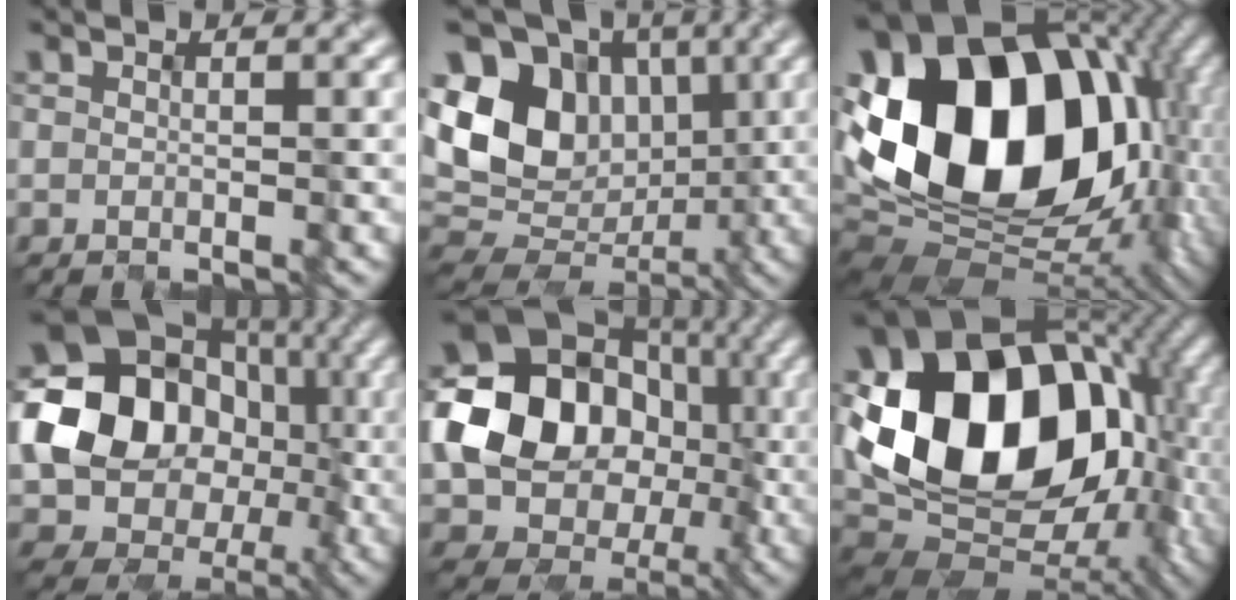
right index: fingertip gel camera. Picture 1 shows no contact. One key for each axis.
{"total": 12.3, "fx": 1.7, "fy": 9.6, "fz": 7.6, "tx": -0.154, "ty": 0.018, "tz": 0.020}
{"total": 19.1, "fx": 1.4, "fy": 13.8, "fz": 13.2, "tx": -0.263, "ty": 0.019, "tz": 0.020}
{"total": 18.8, "fx": 0.5, "fy": 16.4, "fz": 9.3, "tx": -0.156, "ty": 0.009, "tz": -0.008}
{"total": 15.9, "fx": 0.1, "fy": 13.4, "fz": 8.5, "tx": -0.138, "ty": 0.000, "tz": 0.000}
{"total": 17.5, "fx": 1.9, "fy": 13.3, "fz": 11.2, "tx": -0.199, "ty": 0.005, "tz": 0.029}